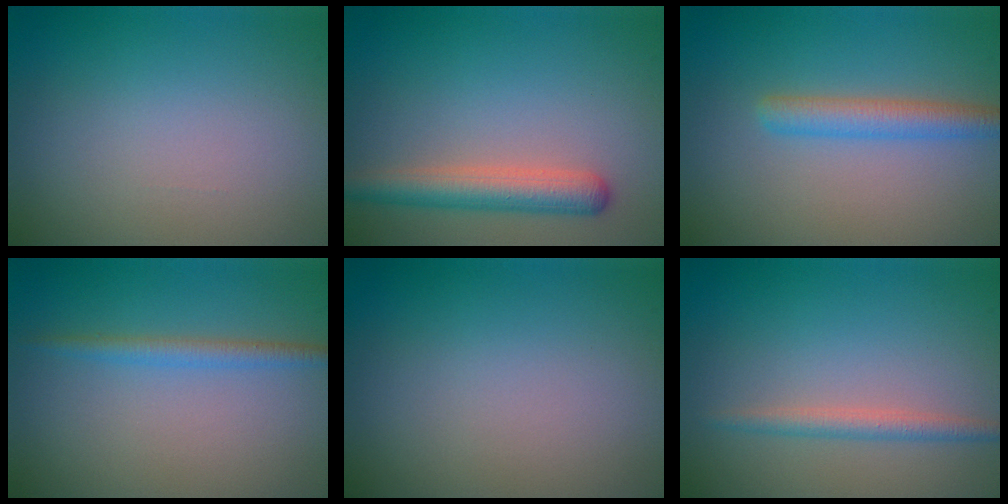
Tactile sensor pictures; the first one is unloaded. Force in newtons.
{"total": 3.9, "press": 3.8, "slide": 0.2}
{"total": 3.0, "press": 3.0, "slide": 0.1}
{"total": 1.9, "press": 1.9, "slide": 0.0}
{"total": 0.0}
{"total": 1.8, "press": 1.8, "slide": 0.1}